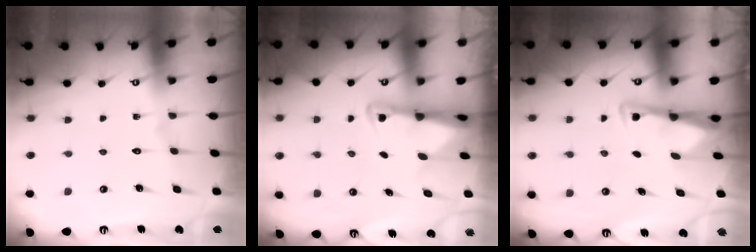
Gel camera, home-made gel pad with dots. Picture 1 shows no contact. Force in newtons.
{"total": 2.9, "press": 2.9, "slide": 0.6}
{"total": 3.2, "press": 3.1, "slide": 0.3}